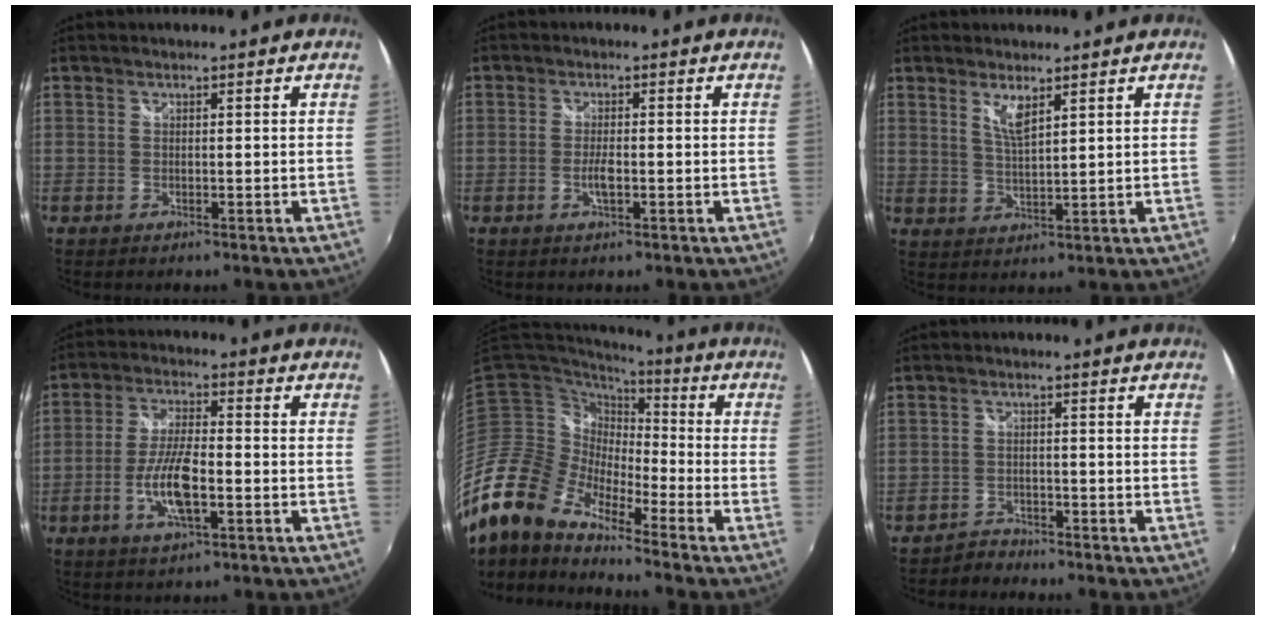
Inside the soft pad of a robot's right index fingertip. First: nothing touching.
{"total": 2.6, "force": [-0.8, 0.8, 2.4], "torque": [-0.049, -0.004, -0.014]}
{"total": 4.0, "force": [2.4, 0.8, 3.1], "torque": [-0.060, -0.007, 0.043]}
{"total": 9.4, "force": [-3.0, 2.8, 8.5], "torque": [-0.172, -0.003, -0.057]}
{"total": 16.7, "force": [-13.1, 6.5, 8.0], "torque": [-0.149, -0.015, -0.270]}
{"total": 2.6, "force": [-2.4, 1.0, -0.1], "torque": [-0.006, 0.004, -0.047]}